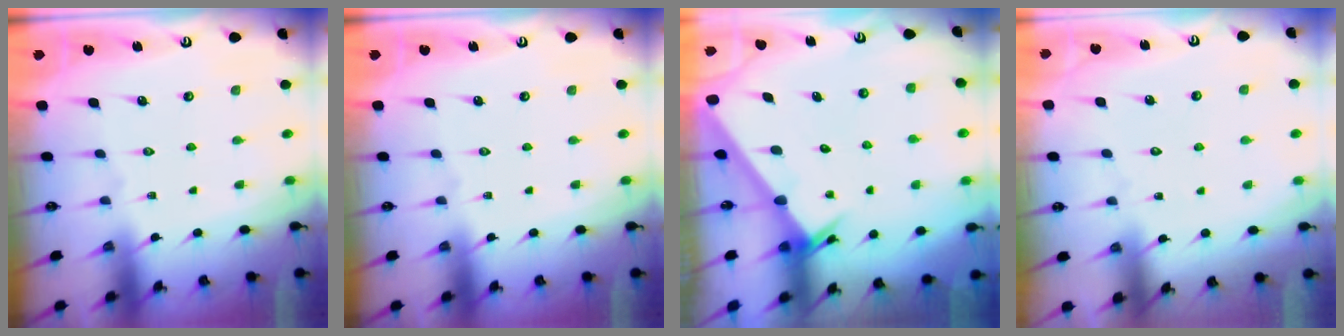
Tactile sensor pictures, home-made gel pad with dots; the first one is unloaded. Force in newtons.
{"total": 0.0}
{"total": 2.6, "press": 2.6, "slide": 0.1}
{"total": 3.7, "press": 3.7, "slide": 0.4}